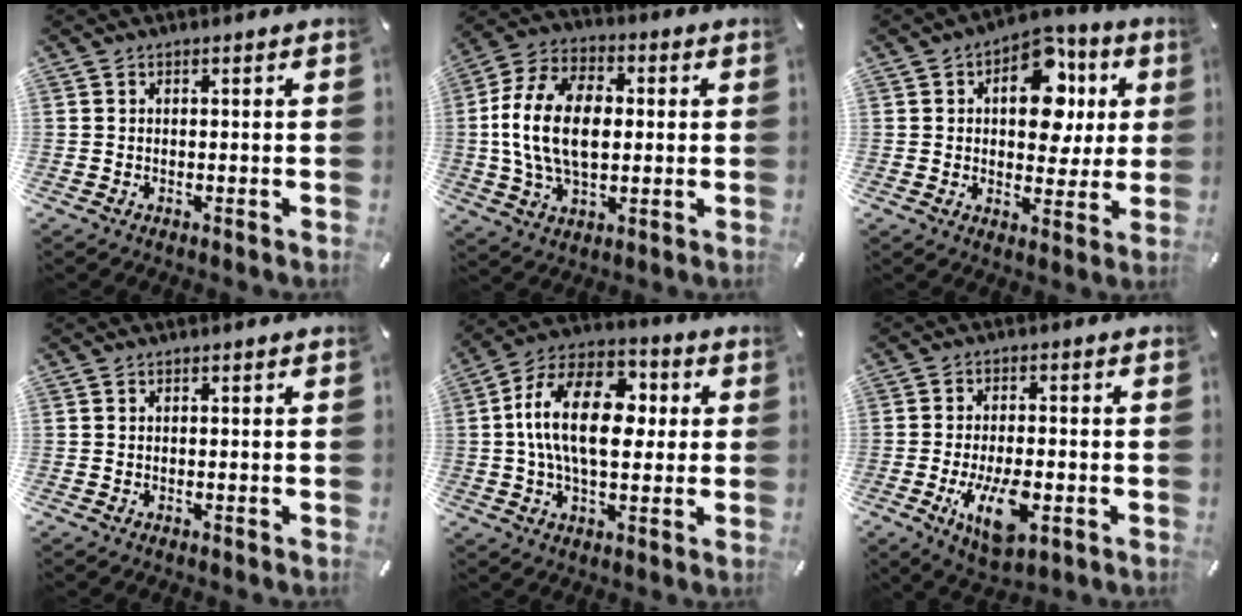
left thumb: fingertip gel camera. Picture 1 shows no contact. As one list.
[{"total": 16.4, "force": [0.2, 10.8, 12.3], "torque": [-0.273, 0.013, 0.004]}, {"total": 14.4, "force": [4.1, 9.3, 10.2], "torque": [-0.134, -0.008, 0.068]}, {"total": 0.0}, {"total": 18.2, "force": [1.9, 10.8, 14.5], "torque": [-0.292, 0.009, 0.027]}, {"total": 11.1, "force": [-3.6, 5.2, 9.1], "torque": [-0.169, -0.005, -0.060]}]